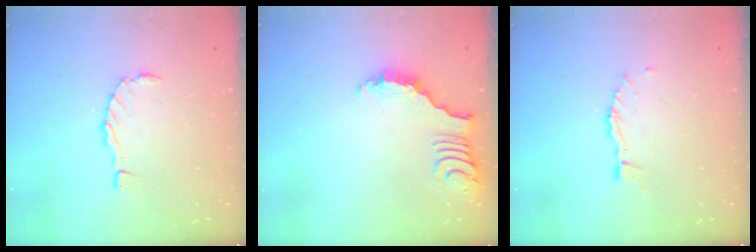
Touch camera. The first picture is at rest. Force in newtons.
{"total": 2.9, "press": 2.8, "slide": 0.4}
{"total": 4.9, "press": 4.9, "slide": 0.2}